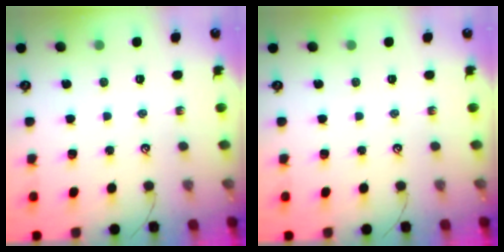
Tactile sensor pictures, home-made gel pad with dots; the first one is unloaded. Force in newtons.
{"total": 0.0}